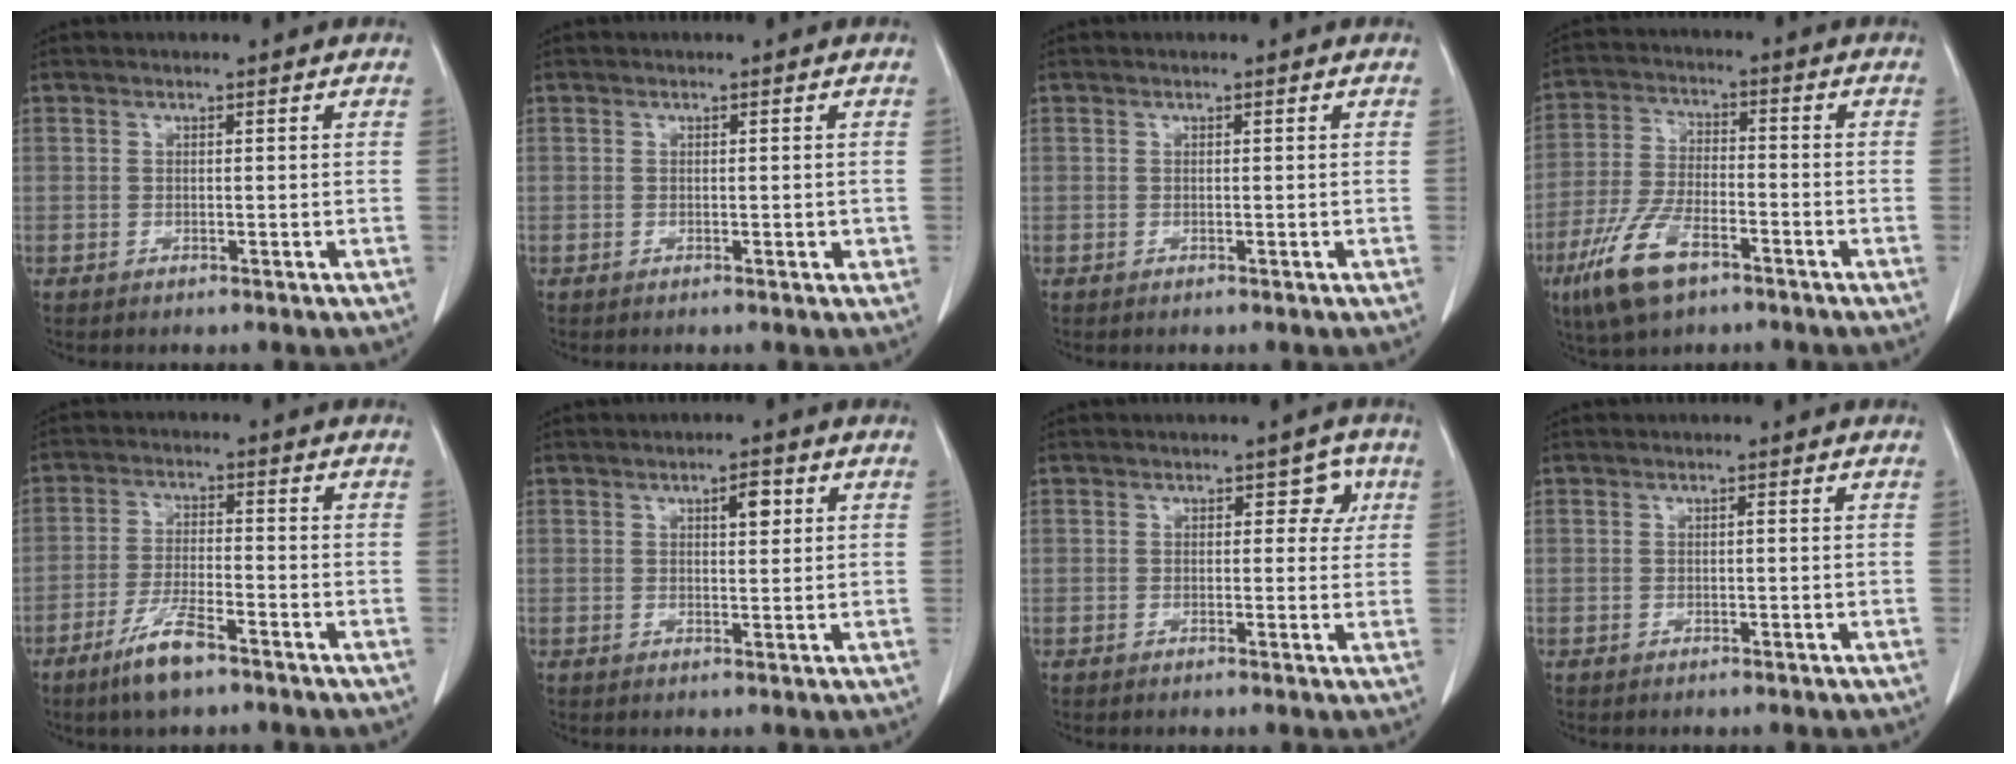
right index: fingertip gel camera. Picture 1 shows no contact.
{"total": 1.2, "force": [-0.3, 0.6, 1.0], "torque": [-0.010, 0.001, -0.002]}
{"total": 0.0}
{"total": 10.6, "force": [-6.2, 4.1, 7.6], "torque": [-0.167, -0.009, -0.115]}
{"total": 7.0, "force": [-4.8, 1.1, 5.0], "torque": [-0.103, -0.009, -0.087]}
{"total": 2.8, "force": [1.2, 1.0, 2.4], "torque": [-0.038, 0.000, 0.018]}
{"total": 3.1, "force": [1.0, 2.1, 2.1], "torque": [-0.010, 0.012, 0.007]}
{"total": 0.0}